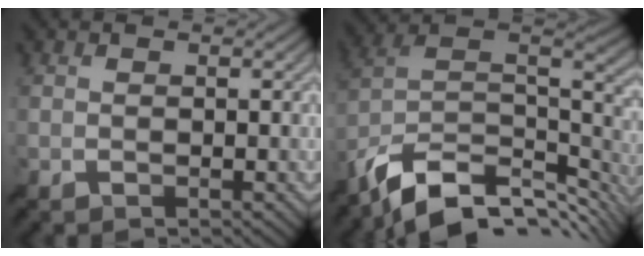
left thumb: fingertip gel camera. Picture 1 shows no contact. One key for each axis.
{"total": 13.9, "fx": -8.4, "fy": 7.0, "fz": 8.5, "tx": -0.201, "ty": -0.015, "tz": -0.142}